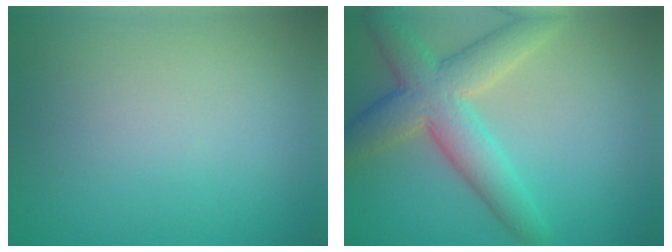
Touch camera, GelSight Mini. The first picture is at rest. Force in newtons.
{"total": 6.9, "press": 6.9, "slide": 0.4}